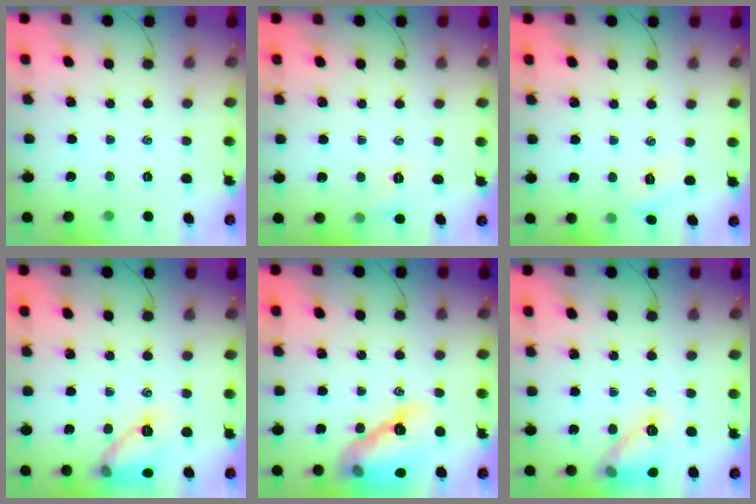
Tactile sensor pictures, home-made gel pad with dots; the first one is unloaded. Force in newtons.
{"total": 5.6, "press": 5.5, "slide": 1.2}
{"total": 2.7, "press": 2.6, "slide": 0.8}
{"total": 12.3, "press": 12.3, "slide": 1.0}
{"total": 14.3, "press": 14.0, "slide": 2.8}
{"total": 13.1, "press": 13.1, "slide": 1.2}